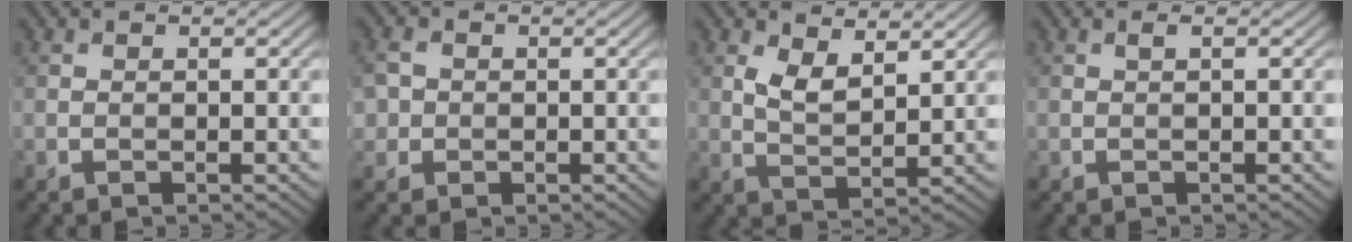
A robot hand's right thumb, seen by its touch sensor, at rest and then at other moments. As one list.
[{"total": 3.1, "force": [-0.1, 2.8, 1.1], "torque": [-0.037, 0.002, -0.005]}, {"total": 4.2, "force": [2.3, 1.7, 3.0], "torque": [-0.072, -0.007, 0.048]}, {"total": 0.5, "force": [0.1, -0.1, 0.5], "torque": [-0.013, 0.005, 0.002]}]